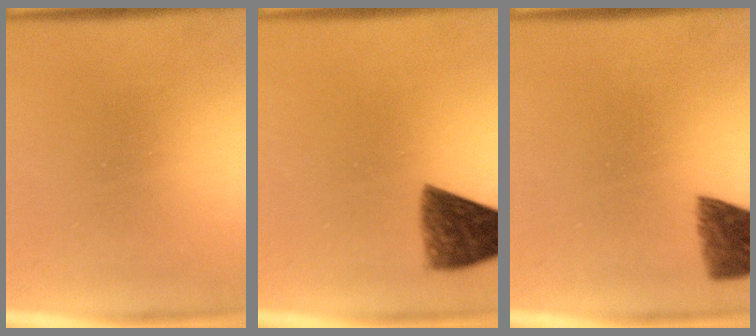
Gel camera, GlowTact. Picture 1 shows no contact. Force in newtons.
{"total": 7.2}
{"total": 6.5}